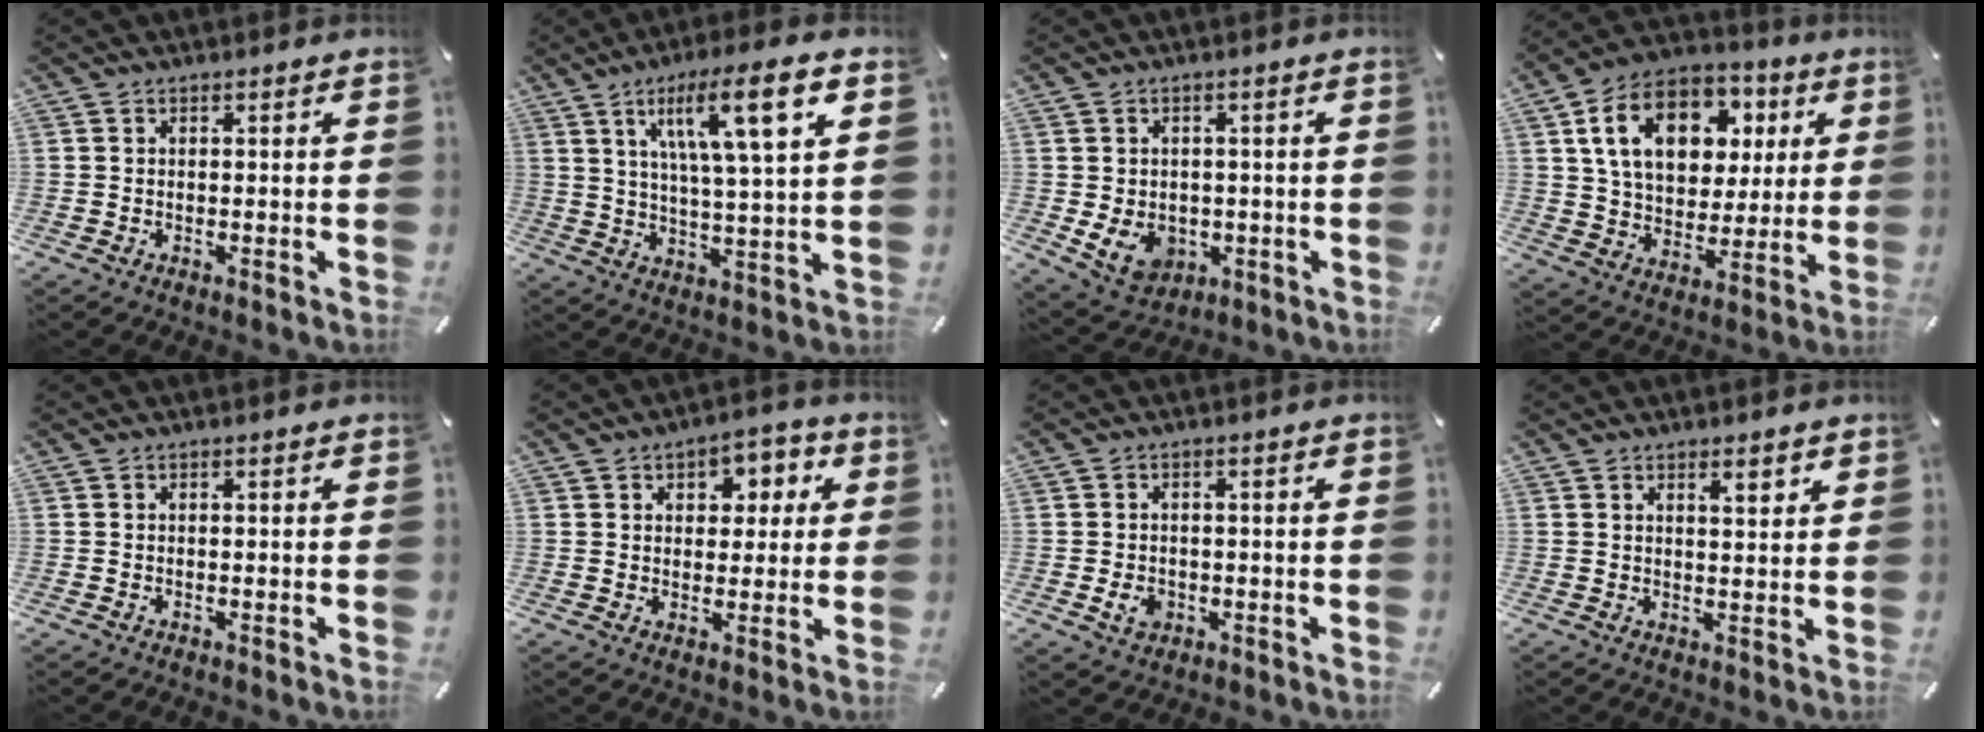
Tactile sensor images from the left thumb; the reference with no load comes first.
{"total": 13.2, "force": [6.5, 2.0, 11.3], "torque": [-0.189, -0.018, 0.099]}
{"total": 7.5, "force": [-1.1, 6.4, 3.7], "torque": [-0.076, 0.000, -0.022]}
{"total": 17.5, "force": [6.4, 12.6, 10.3], "torque": [-0.187, -0.003, 0.118]}
{"total": 0.0}
{"total": 5.8, "force": [1.4, 5.0, 2.5], "torque": [-0.023, 0.000, 0.016]}
{"total": 3.4, "force": [-0.8, 2.7, 1.8], "torque": [-0.031, -0.001, -0.017]}
{"total": 3.2, "force": [2.4, 1.0, 1.9], "torque": [-0.025, -0.010, 0.039]}